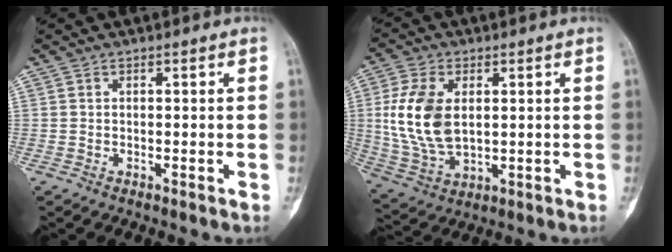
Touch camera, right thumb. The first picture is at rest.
{"total": 13.3, "force": [1.8, 7.9, 10.6], "torque": [-0.217, -0.009, 0.045]}